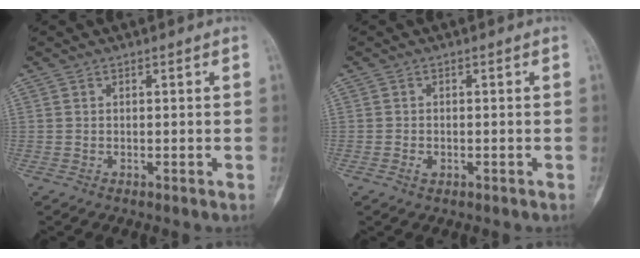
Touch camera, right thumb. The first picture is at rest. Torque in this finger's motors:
{"motor_torque": [-0.24, 0.24, 0.02, 0.24, 0.01]}